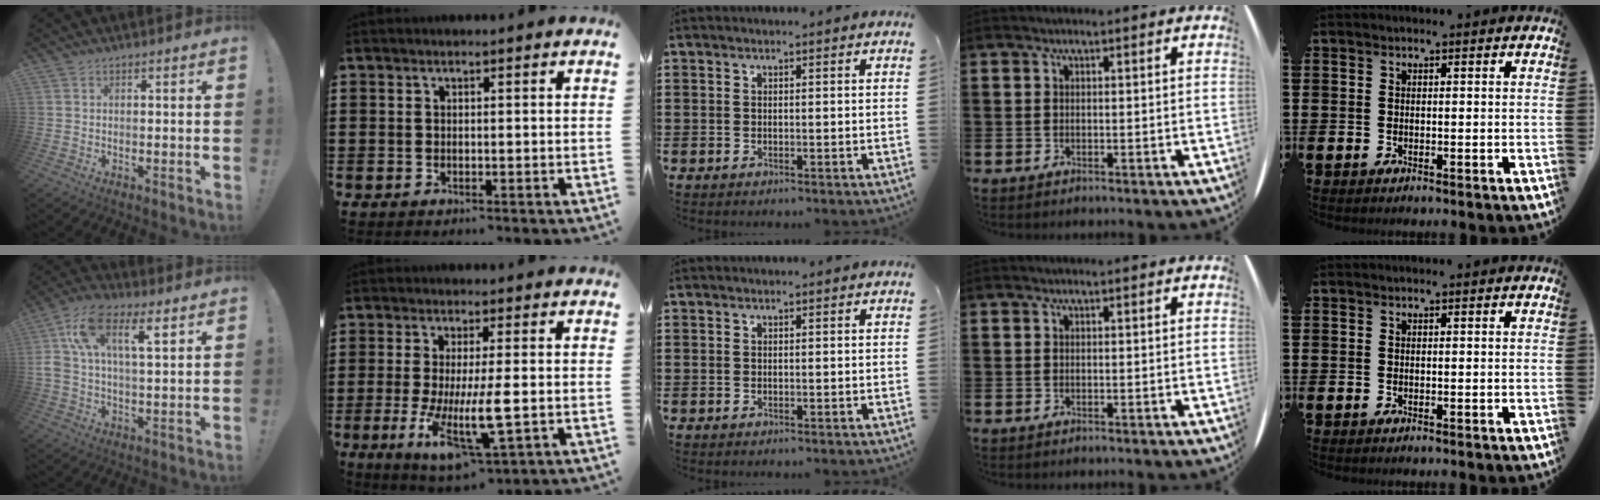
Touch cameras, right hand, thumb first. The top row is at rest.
{"thumb": {"total": 12.6, "force": [5.2, 5.1, 10.3], "torque": [-0.206, -0.001, 0.089]}, "index": {"total": 9.7, "force": [-1.9, 2.2, 9.2], "torque": [-0.184, -0.022, -0.031]}}